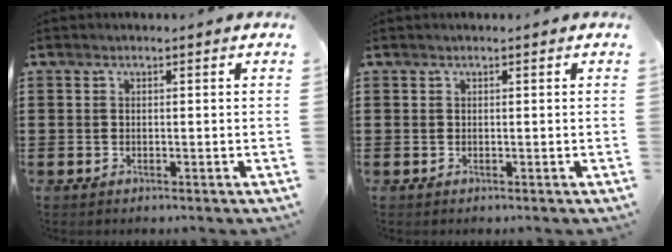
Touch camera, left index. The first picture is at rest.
{"total": 0.0}